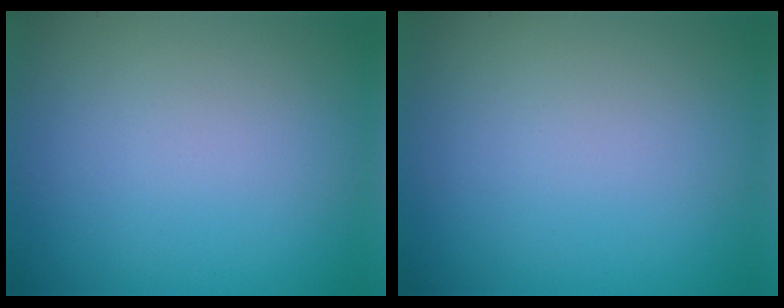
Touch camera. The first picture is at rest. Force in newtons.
{"total": 0.0}